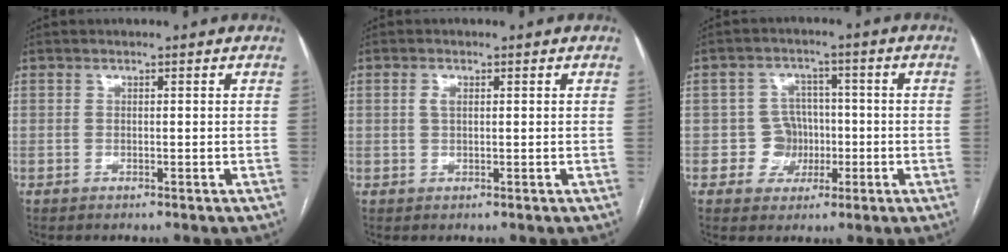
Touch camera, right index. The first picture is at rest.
{"total": 1.4, "force": [0.4, 0.7, 1.2], "torque": [-0.026, 0.004, 0.009]}
{"total": 5.3, "force": [-1.0, 5.1, 0.8], "torque": [-0.004, 0.017, -0.011]}